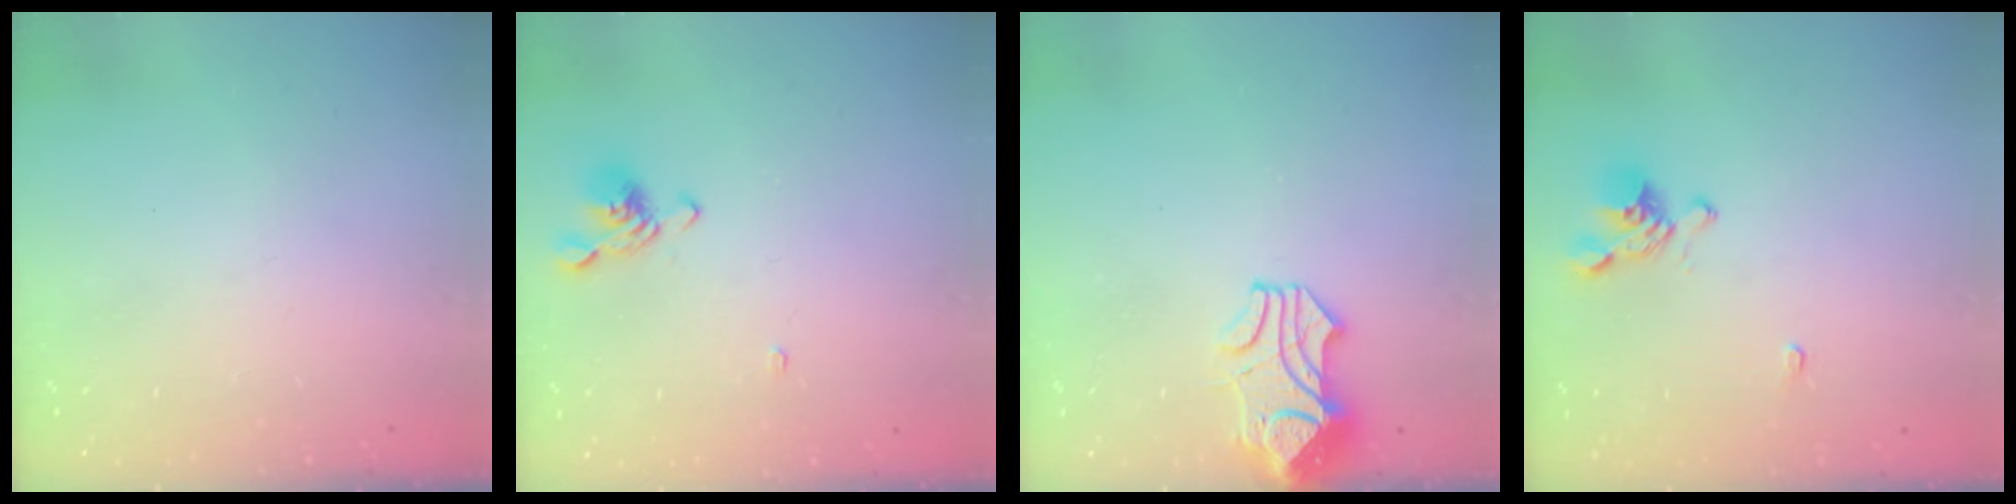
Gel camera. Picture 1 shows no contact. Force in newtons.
{"total": 2.0, "press": 1.8, "slide": 0.8}
{"total": 2.3, "press": 2.0, "slide": 1.0}
{"total": 1.6, "press": 1.3, "slide": 0.9}